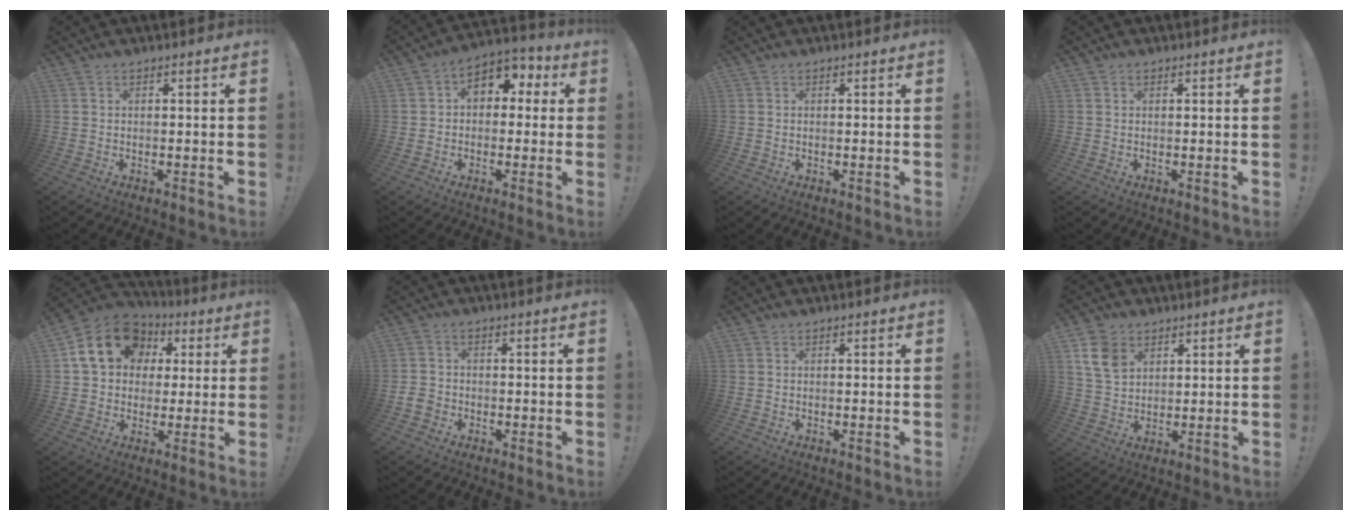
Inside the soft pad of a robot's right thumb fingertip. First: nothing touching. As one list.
[{"total": 7.5, "force": [1.4, 5.7, 4.6], "torque": [-0.057, -0.001, 0.030]}, {"total": 0.0}, {"total": 0.5, "force": [0.4, 0.3, 0.0], "torque": [0.007, -0.002, 0.006]}, {"total": 17.3, "force": [5.7, 13.7, 9.0], "torque": [-0.131, -0.005, 0.116]}, {"total": 3.4, "force": [-1.8, 2.6, 1.4], "torque": [-0.031, 0.005, -0.034]}, {"total": 0.0}, {"total": 9.6, "force": [4.7, 6.9, 4.6], "torque": [-0.072, -0.012, 0.096]}]